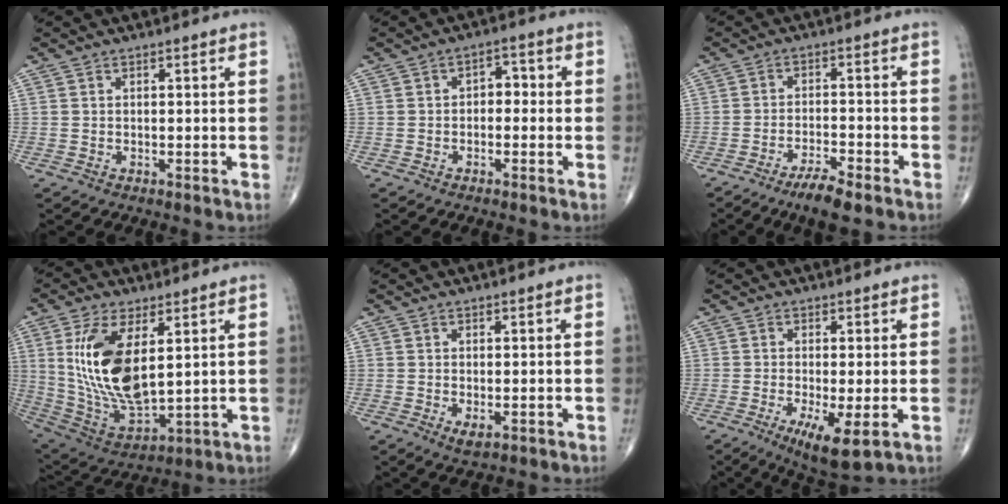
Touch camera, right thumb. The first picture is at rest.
{"total": 3.4, "force": [-0.5, 2.3, 2.4], "torque": [-0.015, 0.018, -0.018]}
{"total": 5.7, "force": [-4.1, 0.9, 3.8], "torque": [-0.073, 0.016, -0.073]}
{"total": 17.5, "force": [4.1, 8.0, 15.0], "torque": [-0.292, -0.024, 0.095]}
{"total": 1.9, "force": [-0.6, 0.9, 1.6], "torque": [-0.026, -0.004, -0.006]}
{"total": 7.5, "force": [-2.4, 1.8, 6.9], "torque": [-0.120, -0.022, -0.037]}